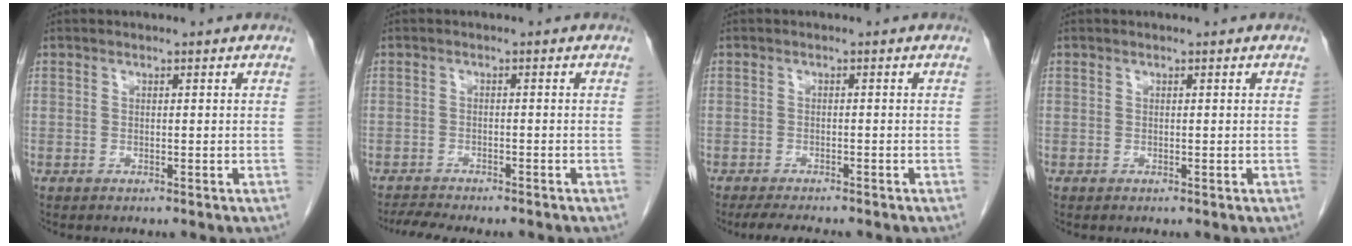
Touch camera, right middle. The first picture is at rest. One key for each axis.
{"total": 5.7, "fx": -5.3, "fy": 0.8, "fz": 2.2, "tx": -0.030, "ty": -0.005, "tz": -0.078}
{"total": 5.4, "fx": -4.6, "fy": 1.0, "fz": 2.6, "tx": -0.038, "ty": -0.010, "tz": -0.067}
{"total": 0.0}